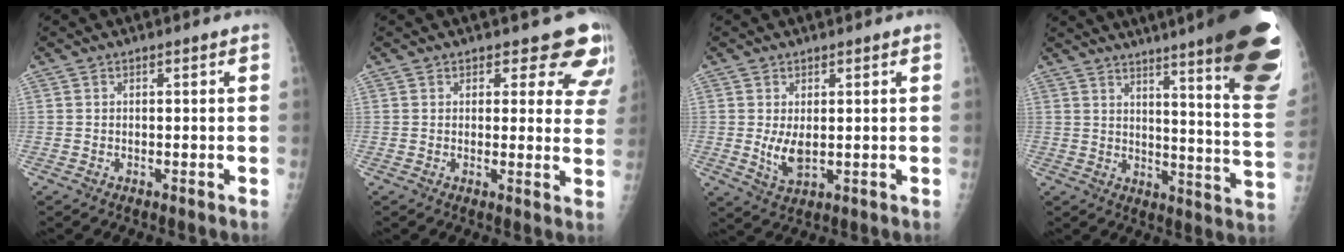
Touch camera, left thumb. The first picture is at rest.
{"total": 9.4, "force": [7.8, 4.5, 2.7], "torque": [0.028, -0.039, 0.061]}
{"total": 4.8, "force": [0.4, 2.4, 4.2], "torque": [-0.069, -0.015, 0.016]}
{"total": 27.7, "force": [18.6, 3.1, 20.3], "torque": [-0.199, -0.102, 0.235]}